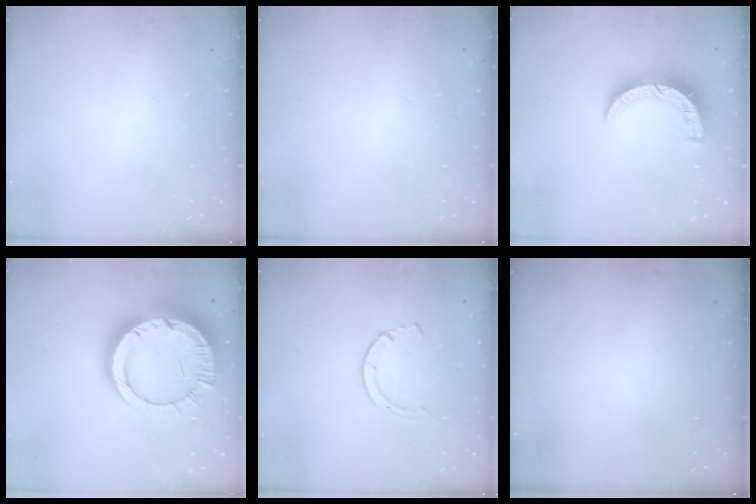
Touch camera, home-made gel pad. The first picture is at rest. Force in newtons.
{"total": 2.5, "press": 2.5, "slide": 0.2}
{"total": 7.9, "press": 7.8, "slide": 0.6}
{"total": 20.6, "press": 20.5, "slide": 1.9}
{"total": 2.8, "press": 2.8, "slide": 0.4}
{"total": 0.0}